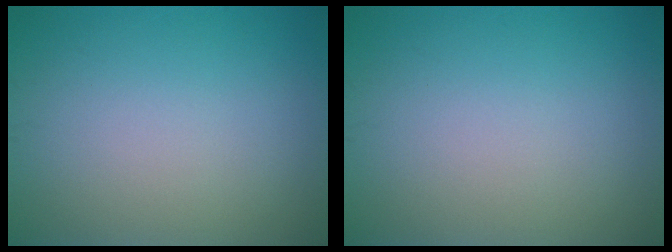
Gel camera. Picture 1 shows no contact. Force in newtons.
{"total": 0.0}